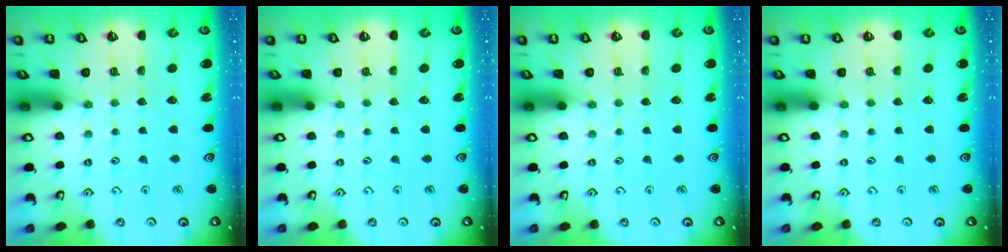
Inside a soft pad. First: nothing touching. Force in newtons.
{"total": 0.0}
{"total": 0.0}
{"total": 0.0}